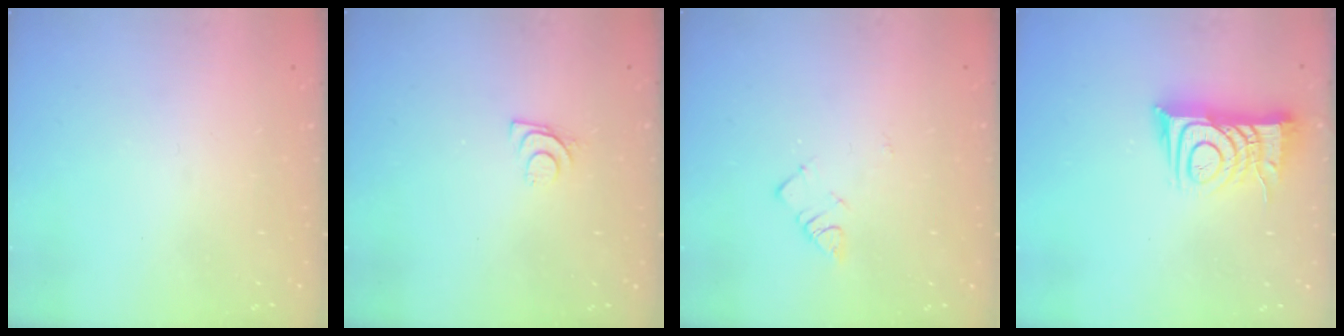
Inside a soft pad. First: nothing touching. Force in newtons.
{"total": 6.5, "press": 6.5, "slide": 0.7}
{"total": 2.8, "press": 2.7, "slide": 0.4}
{"total": 10.6, "press": 10.5, "slide": 1.1}